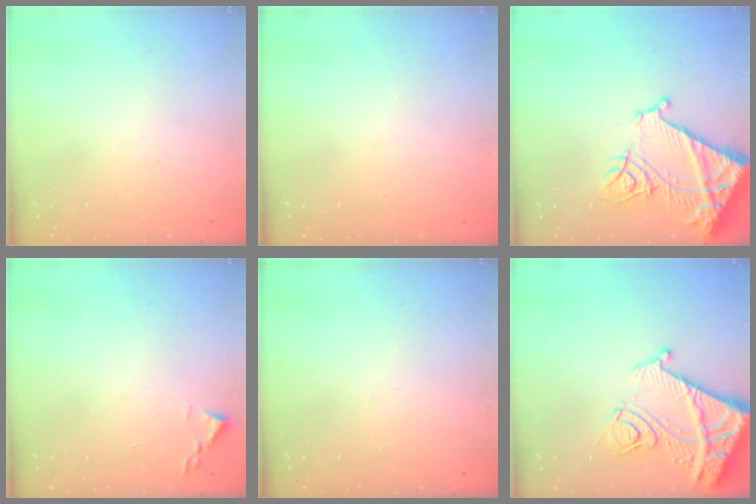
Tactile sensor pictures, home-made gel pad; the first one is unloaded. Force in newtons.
{"total": 1.6, "press": 1.6, "slide": 0.1}
{"total": 17.0, "press": 16.8, "slide": 2.0}
{"total": 1.9, "press": 1.8, "slide": 0.3}
{"total": 0.0}
{"total": 14.7, "press": 14.6, "slide": 1.7}